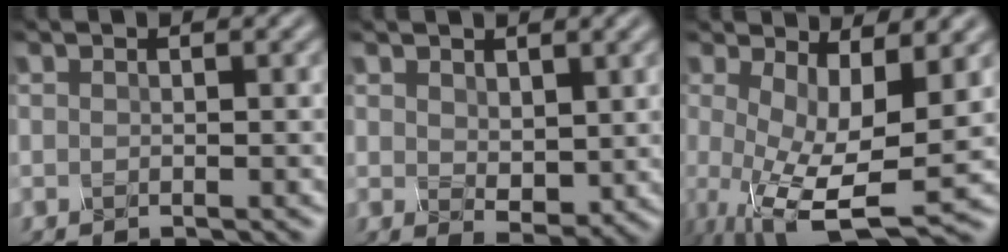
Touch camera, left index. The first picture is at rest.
{"total": 1.7, "force": [1.1, 0.7, 1.0], "torque": [-0.034, -0.005, 0.042]}
{"total": 8.6, "force": [-1.4, 2.7, 8.0], "torque": [-0.159, -0.019, 0.001]}